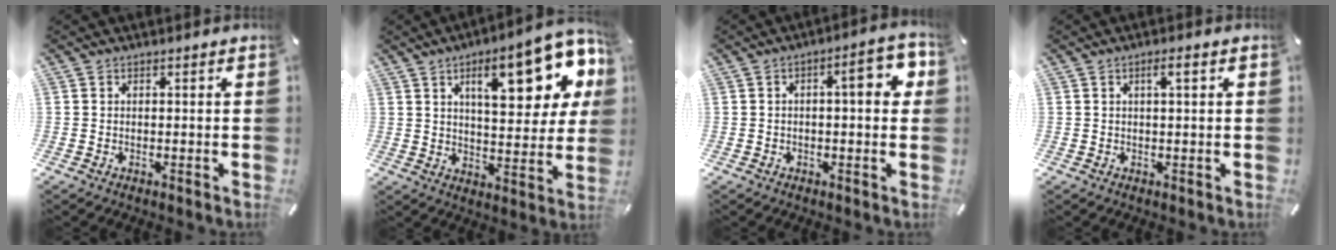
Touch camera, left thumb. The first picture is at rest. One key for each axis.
{"total": 20.8, "fx": 8.8, "fy": 7.9, "fz": 17.1, "tx": -0.243, "ty": -0.031, "tz": 0.132}
{"total": 8.5, "fx": 1.6, "fy": 2.8, "fz": 7.9, "tx": -0.098, "ty": -0.007, "tz": 0.016}
{"total": 2.9, "fx": 0.9, "fy": 0.5, "fz": 2.7, "tx": -0.046, "ty": 0.002, "tz": 0.011}